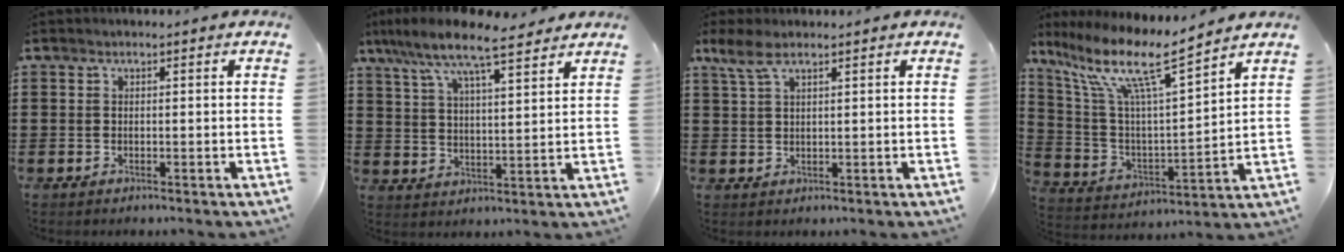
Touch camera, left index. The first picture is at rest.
{"total": 8.6, "force": [7.1, 1.4, 4.6], "torque": [-0.115, -0.024, 0.125]}
{"total": 3.5, "force": [2.1, 1.1, 2.6], "torque": [-0.063, 0.002, 0.036]}
{"total": 12.3, "force": [8.4, 1.8, 8.8], "torque": [-0.198, -0.045, 0.138]}